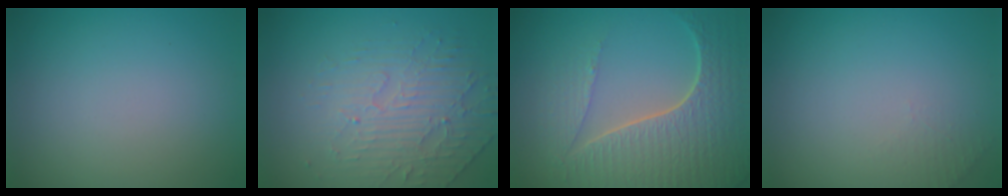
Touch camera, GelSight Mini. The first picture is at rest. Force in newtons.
{"total": 4.6, "press": 3.2, "slide": 3.2}
{"total": 7.3, "press": 5.5, "slide": 4.8}
{"total": 1.0, "press": 0.9, "slide": 0.3}